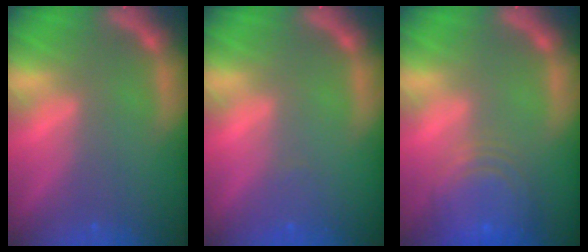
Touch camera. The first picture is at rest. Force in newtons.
{"total": 1.0}
{"total": 8.5}